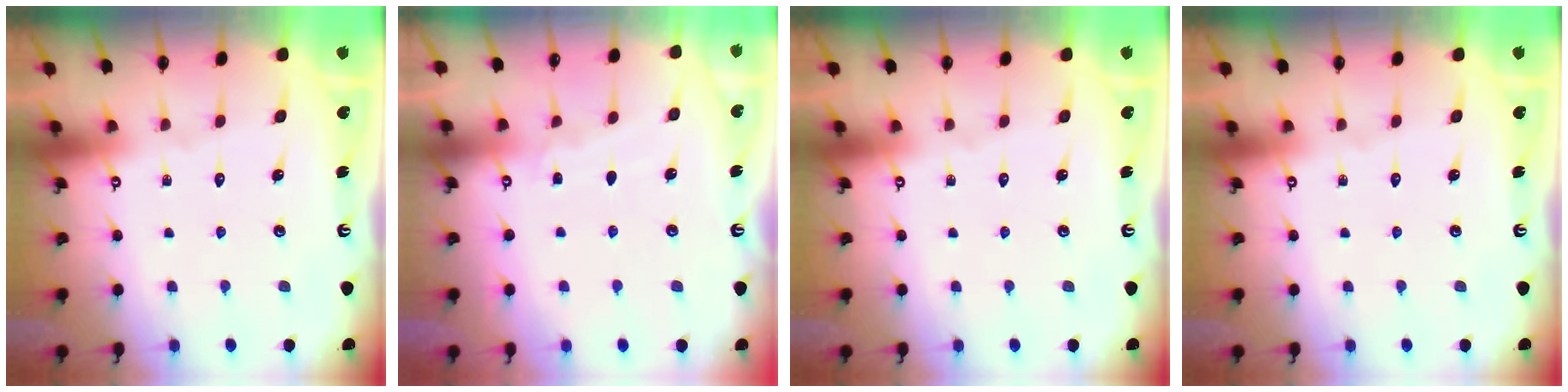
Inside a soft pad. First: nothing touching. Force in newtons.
{"total": 3.1, "press": 3.0, "slide": 0.5}
{"total": 0.0}
{"total": 0.0}